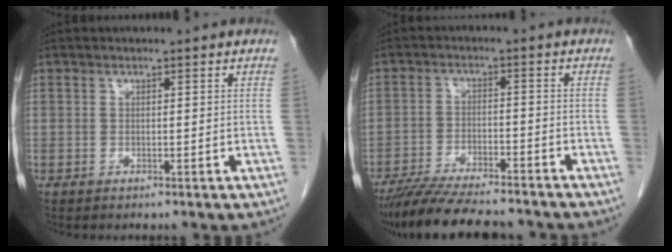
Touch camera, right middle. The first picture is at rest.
{"total": 14.3, "force": [-12.6, 2.3, 6.4], "torque": [-0.110, -0.010, -0.195]}